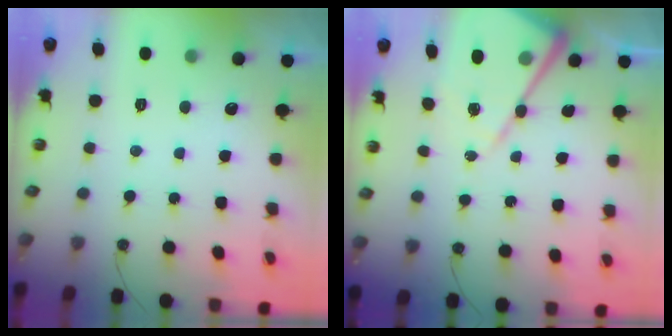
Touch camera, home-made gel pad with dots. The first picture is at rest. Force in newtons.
{"total": 14.5, "press": 14.4, "slide": 1.1}